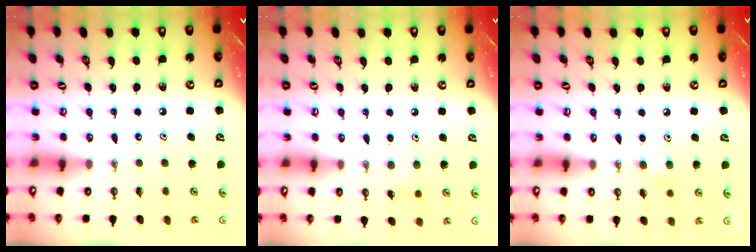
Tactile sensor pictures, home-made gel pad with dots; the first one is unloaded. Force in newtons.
{"total": 6.3, "press": 5.9, "slide": 2.1}
{"total": 7.2, "press": 6.2, "slide": 3.7}